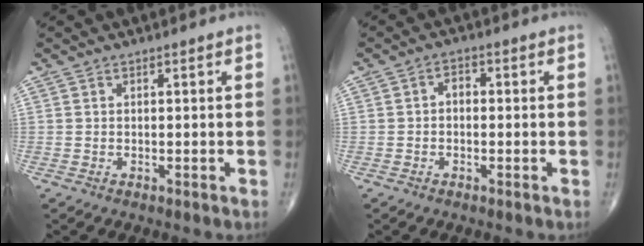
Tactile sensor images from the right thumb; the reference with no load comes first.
{"total": 2.3, "force": [-0.2, 1.6, 1.6], "torque": [-0.013, 0.011, -0.012]}